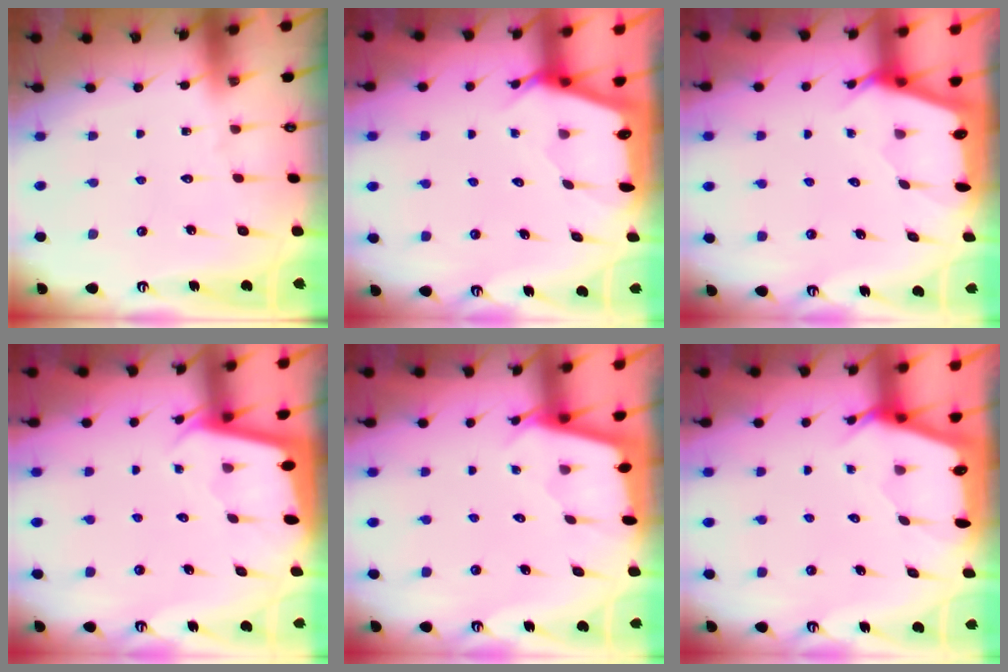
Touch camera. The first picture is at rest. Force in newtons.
{"total": 2.5, "press": 2.5, "slide": 0.3}
{"total": 2.4, "press": 2.4, "slide": 0.3}
{"total": 2.0, "press": 2.0, "slide": 0.0}
{"total": 2.0, "press": 2.0, "slide": 0.2}
{"total": 2.5, "press": 2.5, "slide": 0.3}